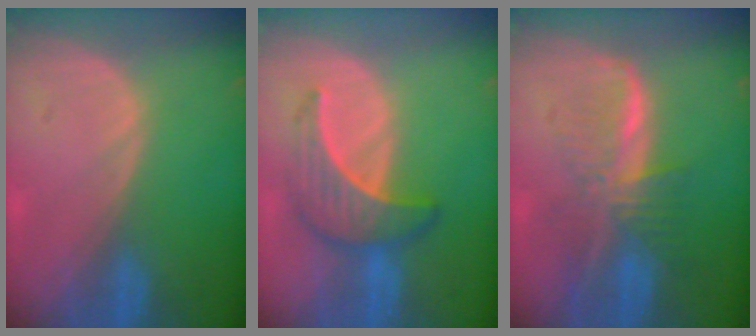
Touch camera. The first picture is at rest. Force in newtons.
{"total": 6.5, "press": 6.4, "slide": 1.2}
{"total": 8.2, "press": 6.9, "slide": 4.4}